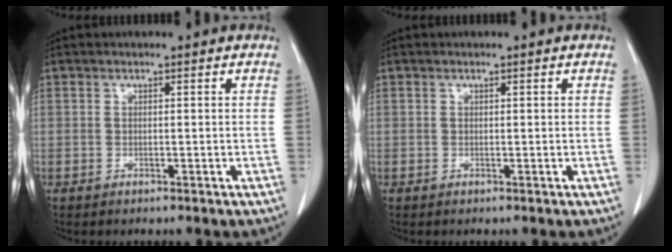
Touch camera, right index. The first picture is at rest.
{"total": 0.0}